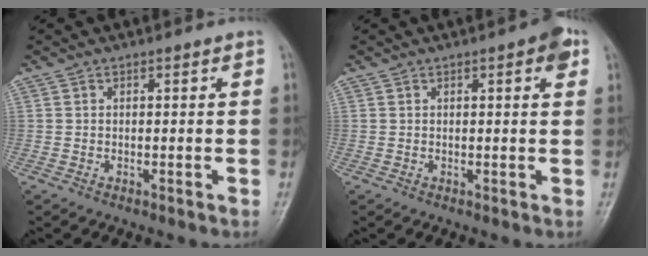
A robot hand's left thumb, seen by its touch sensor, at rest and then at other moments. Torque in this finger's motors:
{"motor_torque": [0.94, 0.54, 0.31, -0.53, 0.00]}